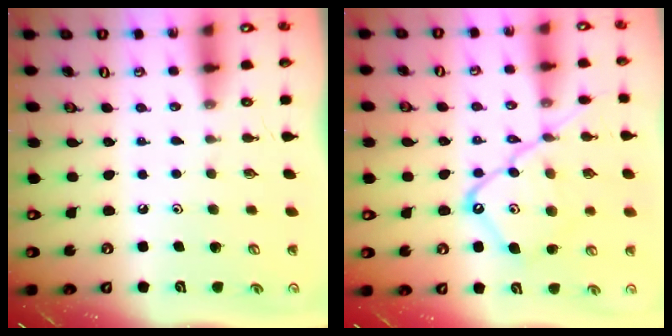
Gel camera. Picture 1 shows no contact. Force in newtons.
{"total": 16.5, "press": 16.4, "slide": 1.6}